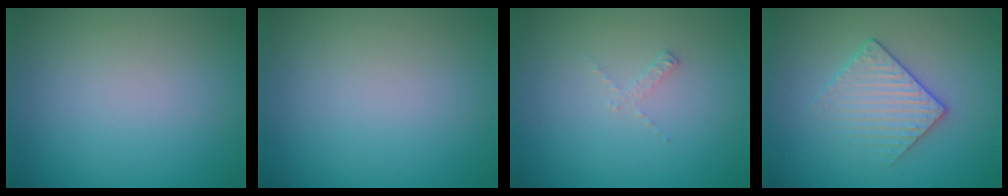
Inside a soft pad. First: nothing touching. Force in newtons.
{"total": 0.0}
{"total": 0.8, "press": 0.8, "slide": 0.1}
{"total": 2.4, "press": 2.1, "slide": 1.1}